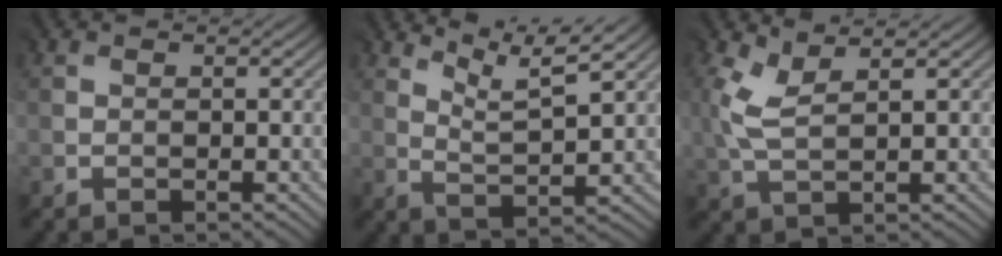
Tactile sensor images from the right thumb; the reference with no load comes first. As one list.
[{"total": 6.8, "force": [5.2, 0.6, 4.3], "torque": [-0.080, -0.002, 0.098]}, {"total": 3.1, "force": [1.8, 0.9, 2.4], "torque": [-0.069, 0.004, 0.040]}]